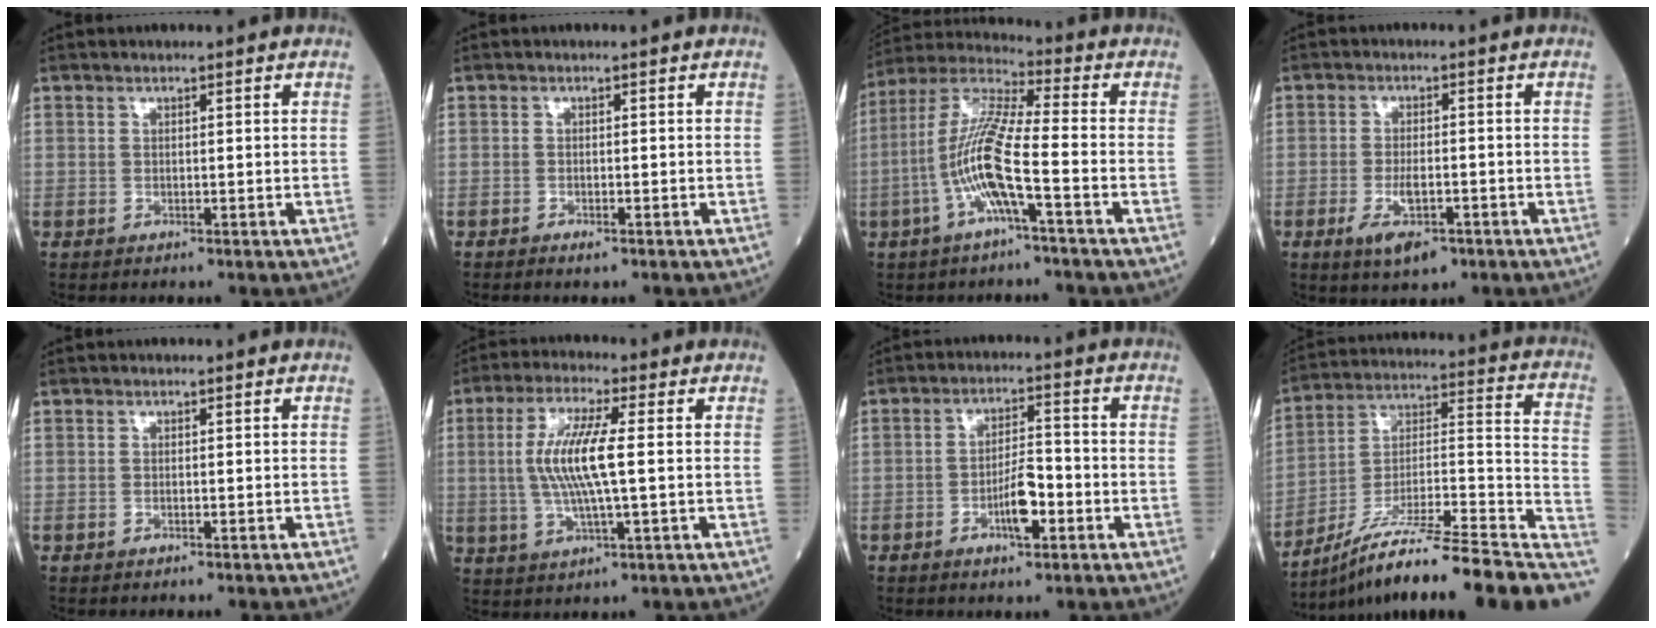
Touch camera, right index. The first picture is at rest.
{"total": 0.9, "force": [-0.7, 0.2, 0.5], "torque": [-0.007, 0.000, -0.009]}
{"total": 11.4, "force": [-3.4, 0.5, 10.9], "torque": [-0.230, 0.010, -0.075]}
{"total": 5.2, "force": [-2.6, 1.8, 4.1], "torque": [-0.078, -0.006, -0.037]}
{"total": 0.6, "force": [-0.6, 0.0, 0.2], "torque": [0.001, 0.001, -0.009]}
{"total": 9.2, "force": [0.6, 0.9, 9.1], "torque": [-0.189, 0.001, 0.010]}
{"total": 5.5, "force": [-2.4, 1.4, 4.8], "torque": [-0.087, 0.007, -0.041]}
{"total": 22.8, "force": [-16.7, 1.4, 15.5], "torque": [-0.184, 0.019, -0.278]}